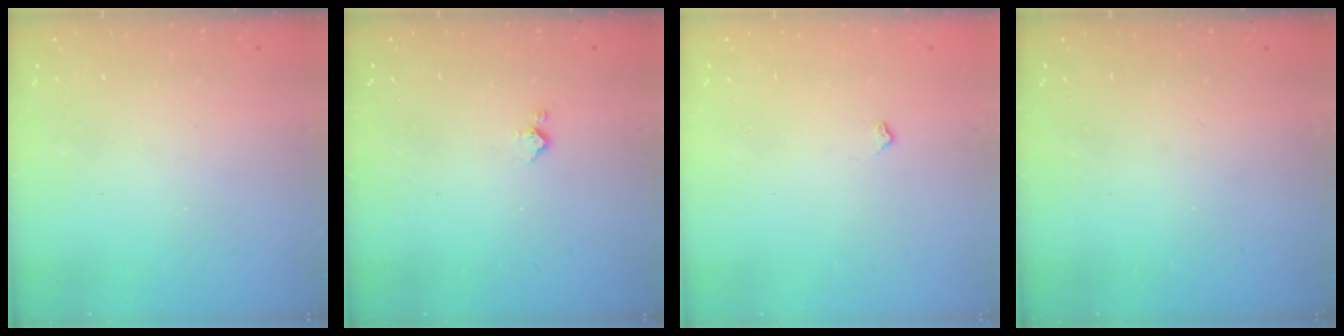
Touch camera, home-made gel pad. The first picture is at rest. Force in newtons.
{"total": 2.8, "press": 2.7, "slide": 0.4}
{"total": 2.4, "press": 2.4, "slide": 0.5}
{"total": 0.0}